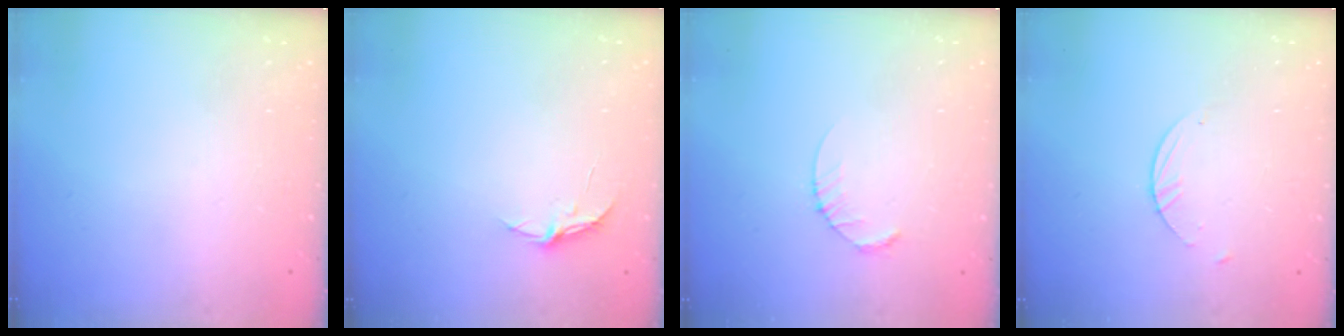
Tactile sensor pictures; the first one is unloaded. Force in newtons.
{"total": 3.8, "press": 3.8, "slide": 0.3}
{"total": 2.6, "press": 2.6, "slide": 0.4}
{"total": 2.1, "press": 2.1, "slide": 0.2}